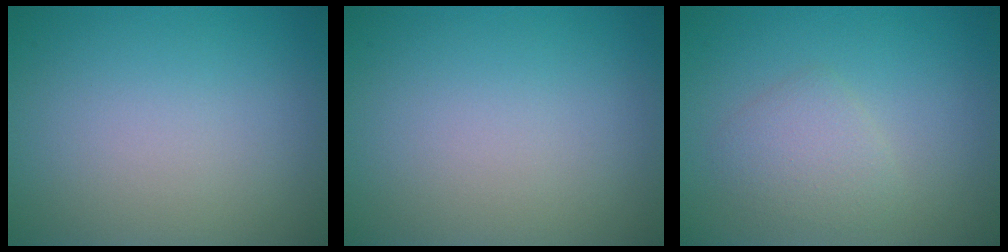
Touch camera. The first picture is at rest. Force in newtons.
{"total": 0.0}
{"total": 2.2, "press": 2.2, "slide": 0.1}